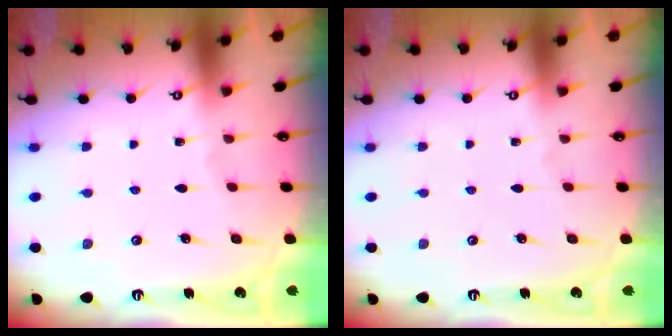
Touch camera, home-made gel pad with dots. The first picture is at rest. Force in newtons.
{"total": 0.0}